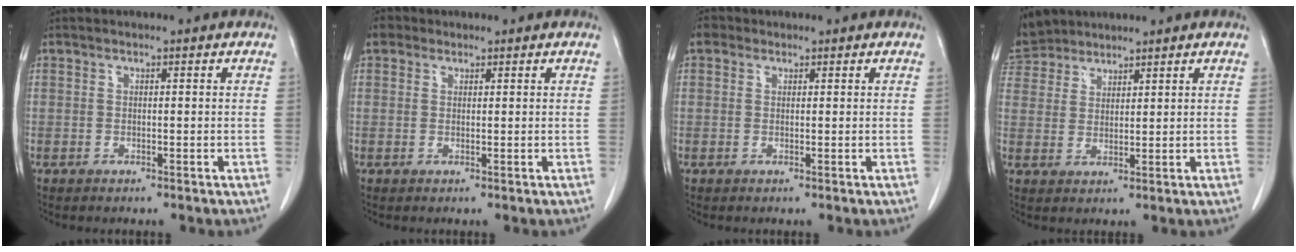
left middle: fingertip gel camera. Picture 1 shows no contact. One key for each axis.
{"total": 2.1, "fx": 1.2, "fy": 1.6, "fz": 0.5, "tx": -0.007, "ty": 0.013, "tz": 0.018}
{"total": 1.6, "fx": 0.8, "fy": 1.3, "fz": 0.4, "tx": -0.005, "ty": 0.011, "tz": 0.010}
{"total": 7.2, "fx": 6.4, "fy": 3.2, "fz": 0.6, "tx": -0.014, "ty": 0.017, "tz": 0.127}